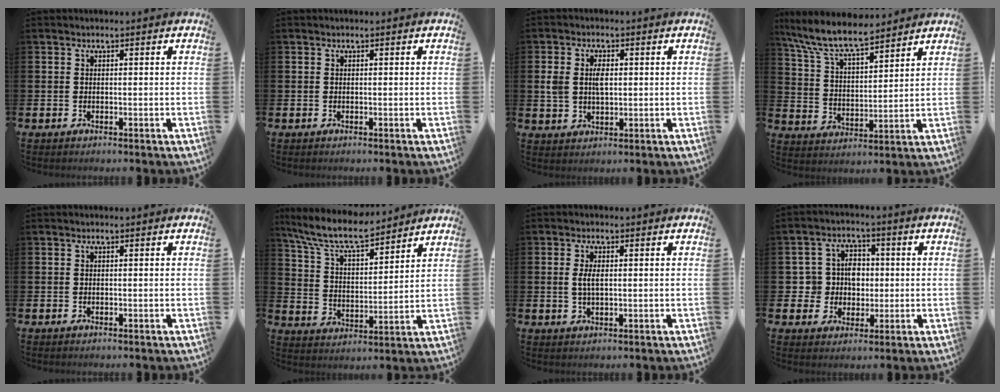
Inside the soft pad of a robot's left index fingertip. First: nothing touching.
{"total": 0.0}
{"total": 3.7, "force": [0.9, 2.4, 2.7], "torque": [-0.050, 0.008, 0.011]}
{"total": 8.8, "force": [7.9, 1.6, 3.5], "torque": [-0.102, -0.038, 0.142]}
{"total": 0.0}
{"total": 9.0, "force": [8.1, 1.8, 3.5], "torque": [-0.105, -0.042, 0.146]}
{"total": 2.6, "force": [0.4, 1.2, 2.3], "torque": [-0.046, 0.006, 0.004]}
{"total": 5.7, "force": [0.5, 5.4, 1.9], "torque": [-0.057, 0.021, 0.007]}